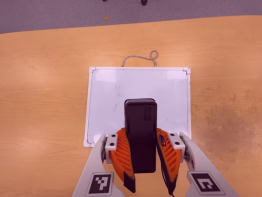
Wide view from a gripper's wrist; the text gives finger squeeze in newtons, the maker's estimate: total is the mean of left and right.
{"total": 9.5, "left": 7.8, "right": 11.2}